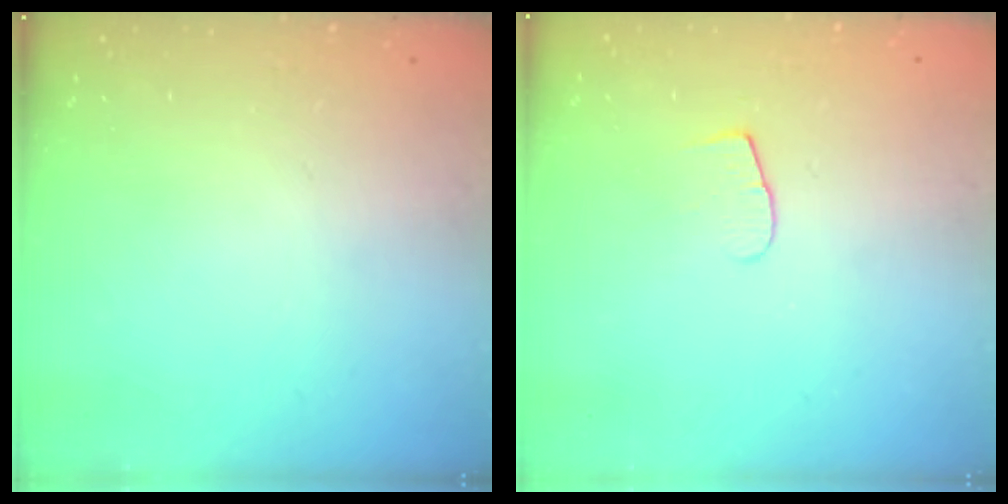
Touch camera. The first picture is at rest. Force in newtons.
{"total": 5.2, "press": 5.2, "slide": 0.6}